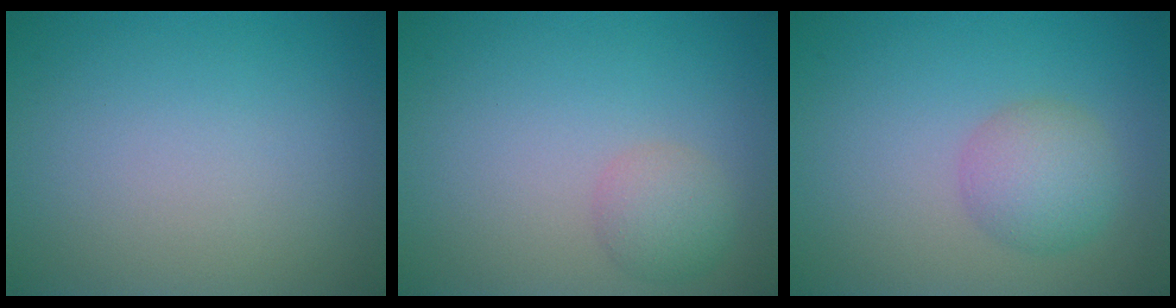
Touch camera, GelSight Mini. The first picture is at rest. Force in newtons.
{"total": 2.2, "press": 2.2, "slide": 0.1}
{"total": 3.3, "press": 3.3, "slide": 0.1}